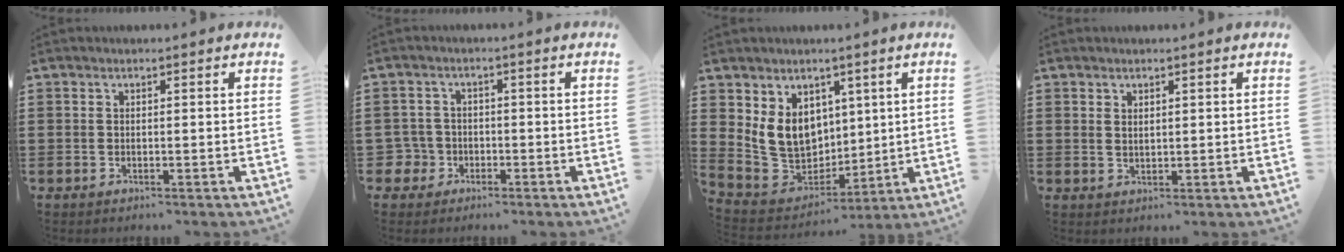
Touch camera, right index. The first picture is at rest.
{"total": 3.9, "force": [-1.9, 3.3, 0.7], "torque": [-0.046, -0.002, -0.046]}
{"total": 10.0, "force": [1.9, 8.5, 4.9], "torque": [-0.128, -0.005, 0.040]}
{"total": 1.3, "force": [1.1, 0.6, 0.3], "torque": [-0.007, 0.003, 0.020]}